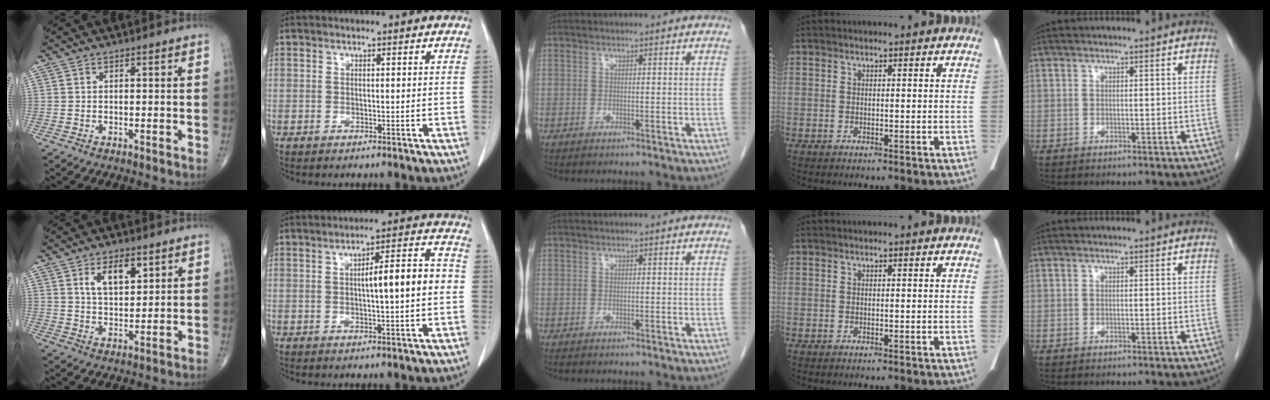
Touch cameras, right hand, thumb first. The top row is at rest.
{"thumb": {"total": 7.4, "force": [3.5, 3.7, 5.3], "torque": [-0.075, -0.021, 0.063]}, "index": {"total": 8.3, "force": [-0.2, 1.0, 8.2], "torque": [-0.119, 0.024, -0.003]}, "middle": {"total": 0.5, "force": [-0.4, 0.2, 0.2], "torque": [-0.006, 0.000, -0.008]}}